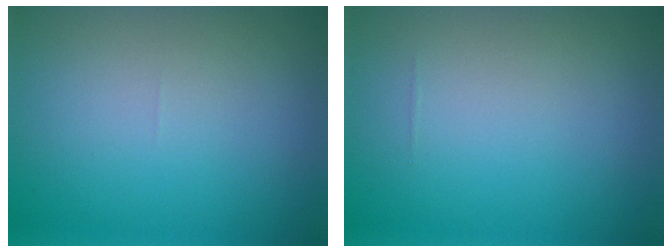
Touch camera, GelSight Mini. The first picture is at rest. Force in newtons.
{"total": 0.0}